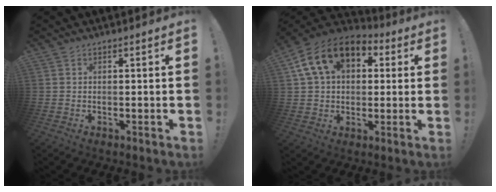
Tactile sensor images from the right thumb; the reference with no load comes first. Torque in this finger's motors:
{"motor_torque": [1.26, 1.36, 0.53, -0.16, 0.10]}